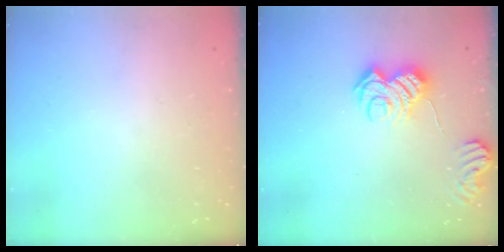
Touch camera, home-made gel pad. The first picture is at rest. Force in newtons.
{"total": 9.4, "press": 9.4, "slide": 0.6}